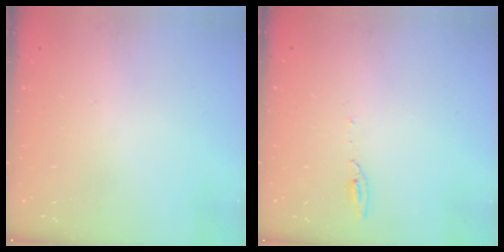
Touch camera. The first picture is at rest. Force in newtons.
{"total": 4.1, "press": 4.0, "slide": 0.7}